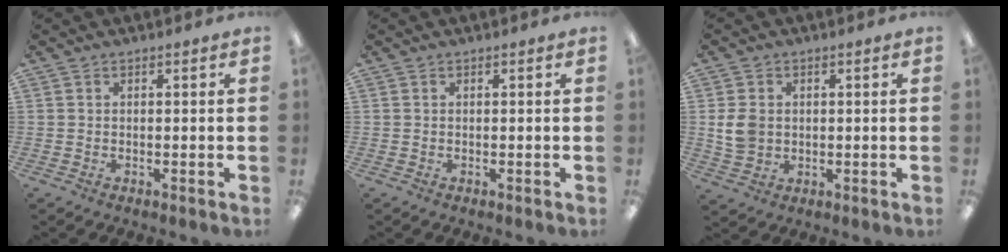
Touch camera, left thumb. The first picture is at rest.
{"total": 0.0}
{"total": 6.1, "force": [0.6, 5.0, 3.4], "torque": [-0.078, 0.002, 0.009]}